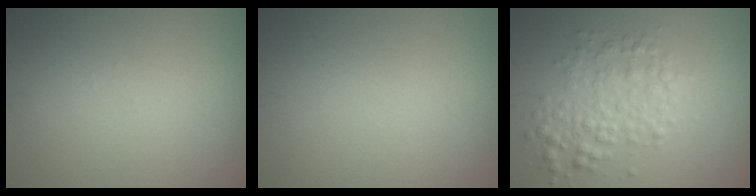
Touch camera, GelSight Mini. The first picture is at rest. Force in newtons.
{"total": 0.0}
{"total": 3.8, "press": 3.8, "slide": 0.1}